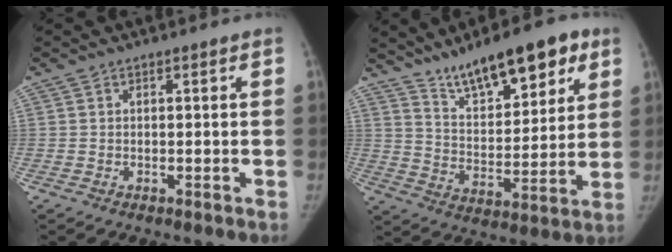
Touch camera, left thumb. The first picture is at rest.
{"total": 16.8, "force": [11.3, 5.9, 11.0], "torque": [-0.133, -0.050, 0.192]}